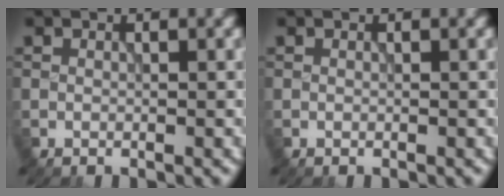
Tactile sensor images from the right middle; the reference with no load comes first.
{"total": 0.0}